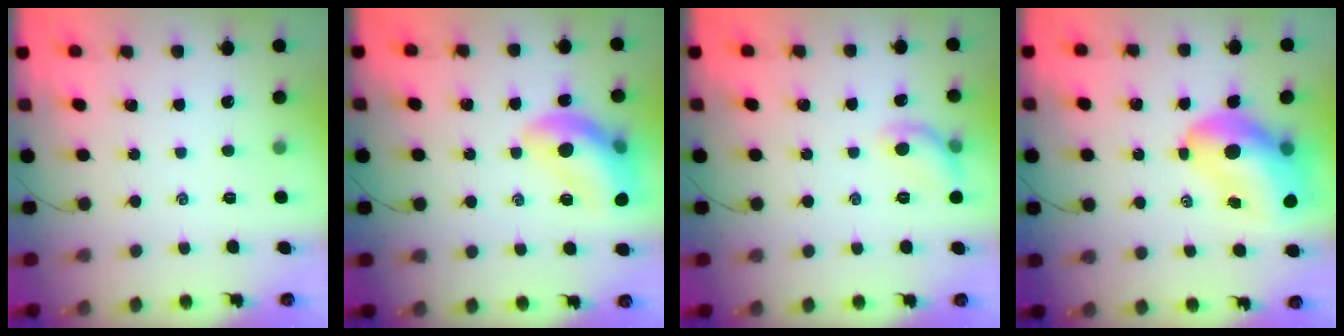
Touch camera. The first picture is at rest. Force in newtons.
{"total": 16.6, "press": 16.4, "slide": 2.3}
{"total": 7.9, "press": 7.8, "slide": 1.4}
{"total": 14.6, "press": 14.0, "slide": 4.1}